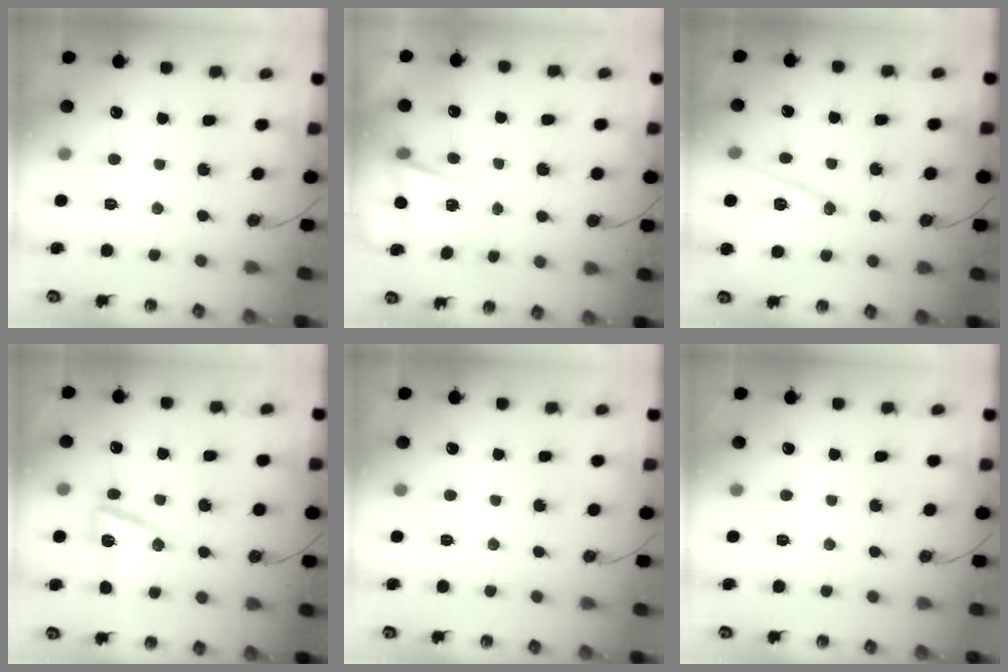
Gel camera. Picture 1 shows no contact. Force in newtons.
{"total": 2.5, "press": 1.8, "slide": 1.8}
{"total": 11.9, "press": 11.5, "slide": 3.2}
{"total": 11.7, "press": 11.6, "slide": 1.3}
{"total": 0.0}
{"total": 0.0}